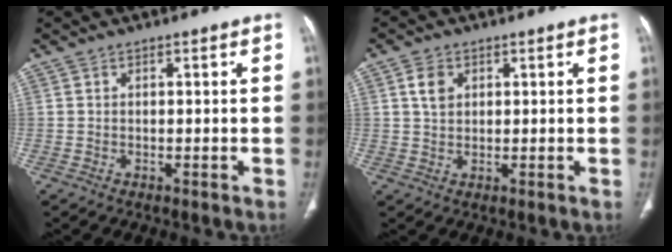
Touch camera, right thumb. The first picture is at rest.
{"total": 3.6, "force": [1.3, 2.6, 2.1], "torque": [-0.028, -0.001, 0.026]}